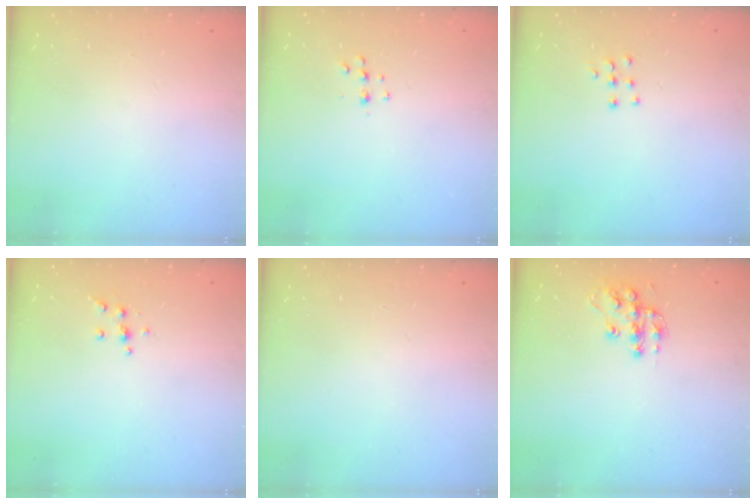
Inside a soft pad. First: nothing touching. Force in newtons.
{"total": 5.1, "press": 5.0, "slide": 0.8}
{"total": 5.3, "press": 5.2, "slide": 0.4}
{"total": 4.2, "press": 4.2, "slide": 0.4}
{"total": 0.0}
{"total": 11.8, "press": 11.8, "slide": 0.6}